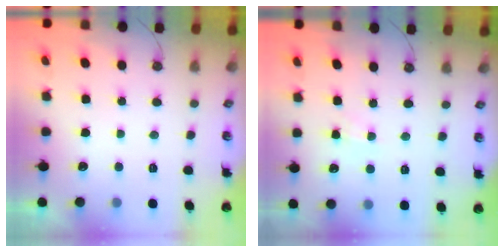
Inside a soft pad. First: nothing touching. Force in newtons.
{"total": 2.8, "press": 2.8, "slide": 0.5}